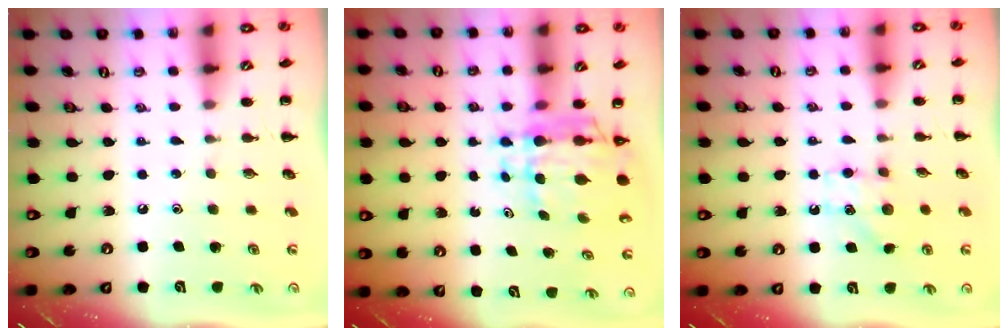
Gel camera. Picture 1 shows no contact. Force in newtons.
{"total": 7.5, "press": 7.0, "slide": 2.7}
{"total": 6.8, "press": 6.8, "slide": 1.0}